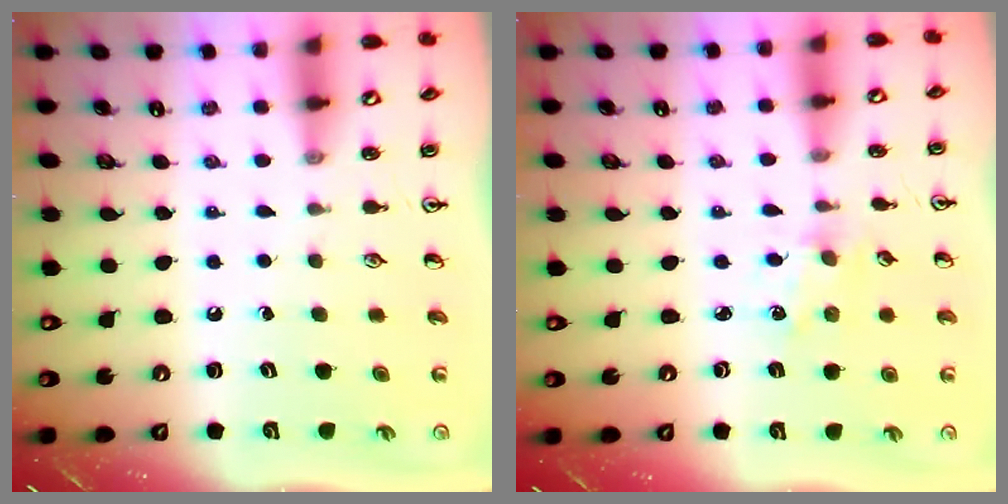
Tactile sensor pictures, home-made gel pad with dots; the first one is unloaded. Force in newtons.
{"total": 1.2, "press": 1.2, "slide": 0.3}